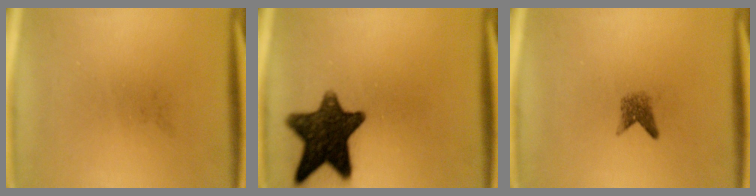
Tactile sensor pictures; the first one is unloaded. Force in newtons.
{"total": 13.5}
{"total": 1.9}